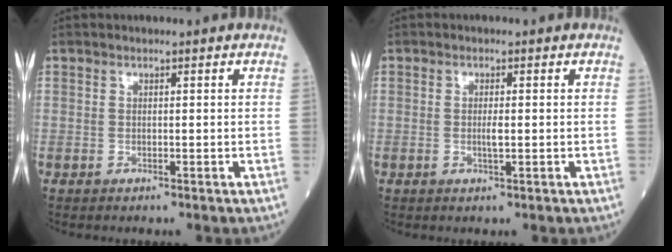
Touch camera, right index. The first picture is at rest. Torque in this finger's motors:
{"motor_torque": [-0.06, 0.00, -0.01, 0.01]}